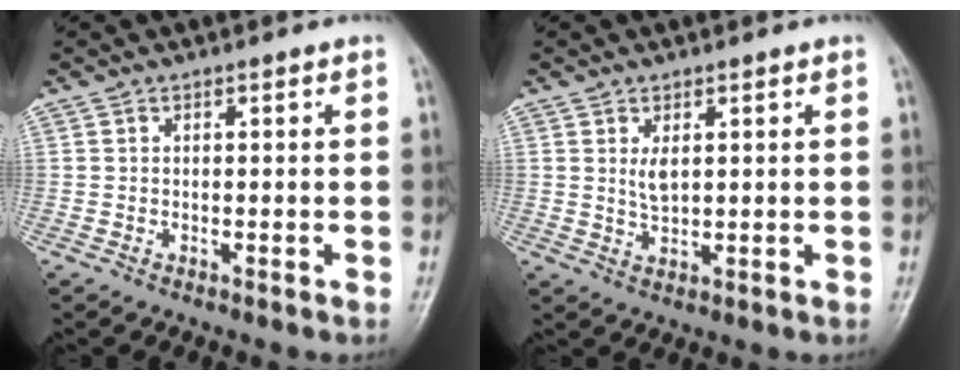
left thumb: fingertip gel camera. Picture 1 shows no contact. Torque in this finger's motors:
{"motor_torque": [-0.17, 0.18, 0.06, -0.04, 0.00]}